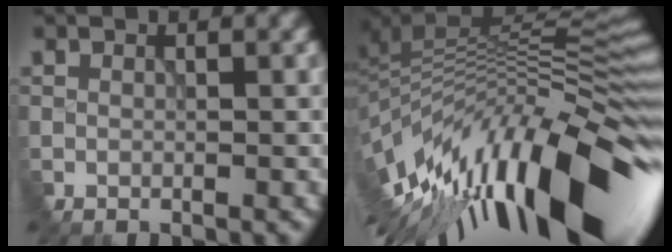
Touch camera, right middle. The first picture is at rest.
{"total": 14.9, "force": [-3.9, 5.3, 13.3], "torque": [-0.207, 0.014, -0.065]}